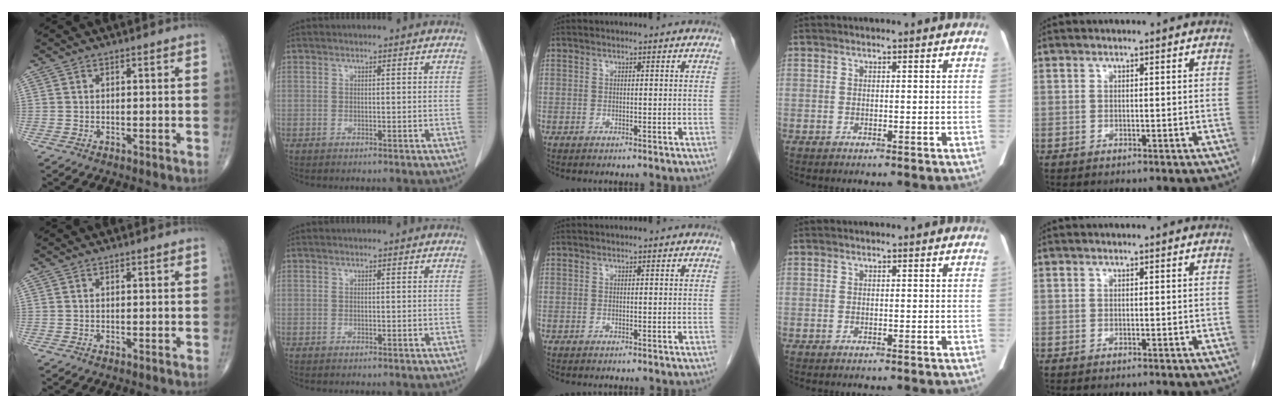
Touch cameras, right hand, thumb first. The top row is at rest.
{}